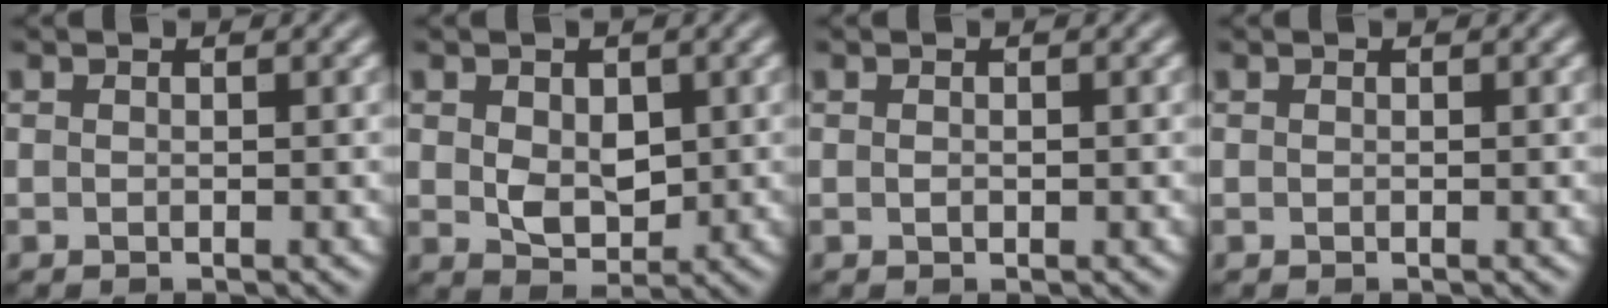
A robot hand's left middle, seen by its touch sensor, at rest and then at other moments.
{"total": 3.5, "force": [0.4, 2.4, 2.5], "torque": [-0.047, -0.006, 0.011]}
{"total": 0.5, "force": [0.0, 0.3, 0.4], "torque": [-0.008, 0.000, 0.001]}
{"total": 0.0}